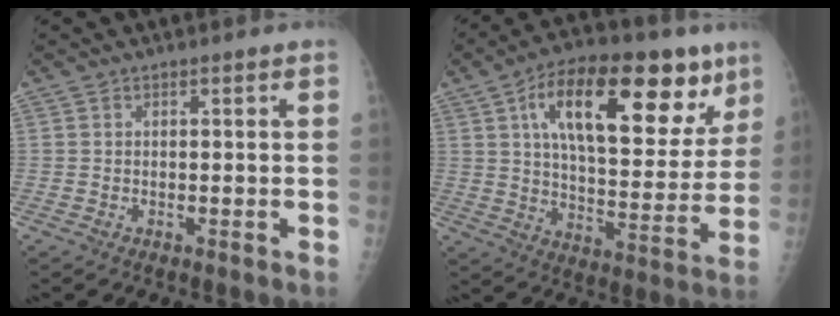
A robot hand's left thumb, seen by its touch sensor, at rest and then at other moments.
{"total": 25.0, "force": [11.4, 11.4, 19.1], "torque": [-0.247, -0.014, 0.177]}